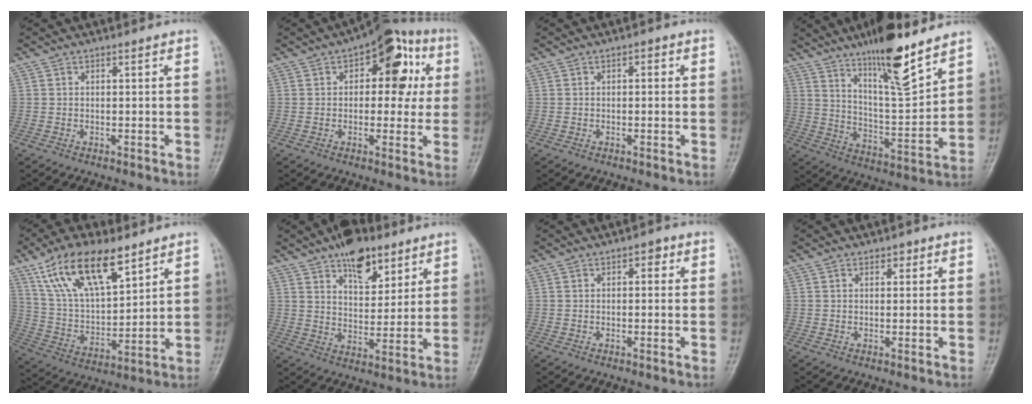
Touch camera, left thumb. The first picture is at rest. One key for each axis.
{"total": 13.1, "fx": 3.3, "fy": 7.3, "fz": 10.4, "tx": -0.079, "ty": 0.019, "tz": 0.034}
{"total": 1.5, "fx": 0.3, "fy": 0.9, "fz": 1.2, "tx": -0.005, "ty": 0.003, "tz": -0.002}
{"total": 15.7, "fx": 11.3, "fy": 2.9, "fz": 10.4, "tx": -0.157, "ty": -0.074, "tz": 0.198}
{"total": 17.6, "fx": 10.7, "fy": 7.4, "fz": 11.9, "tx": -0.187, "ty": -0.035, "tz": 0.209}
{"total": 11.4, "fx": 7.2, "fy": 5.9, "fz": 6.5, "tx": -0.067, "ty": -0.040, "tz": 0.116}
{"total": 2.2, "fx": 0.6, "fy": 1.3, "fz": 1.6, "tx": -0.004, "ty": 0.004, "tz": 0.001}
{"total": 1.8, "fx": 0.9, "fy": 1.2, "fz": 0.9, "tx": 0.001, "ty": -0.001, "tz": 0.008}